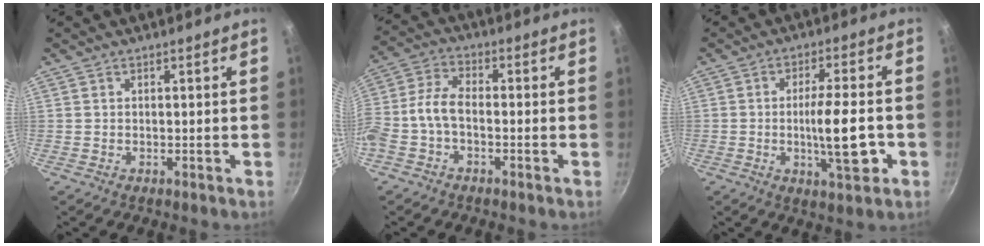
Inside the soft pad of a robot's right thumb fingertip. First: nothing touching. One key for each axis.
{"total": 6.8, "fx": -2.4, "fy": 3.5, "fz": 5.3, "tx": -0.124, "ty": 0.032, "tz": -0.060}
{"total": 10.4, "fx": -2.3, "fy": 2.6, "fz": 9.8, "tx": -0.145, "ty": 0.009, "tz": -0.037}